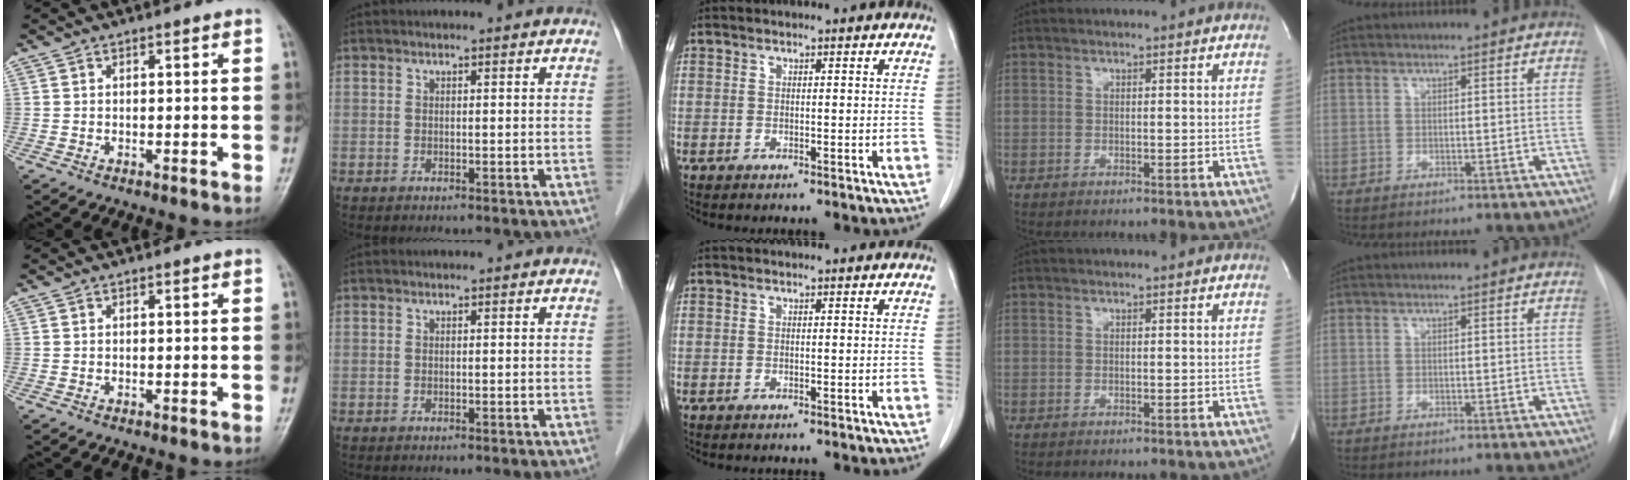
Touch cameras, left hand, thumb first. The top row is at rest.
{}